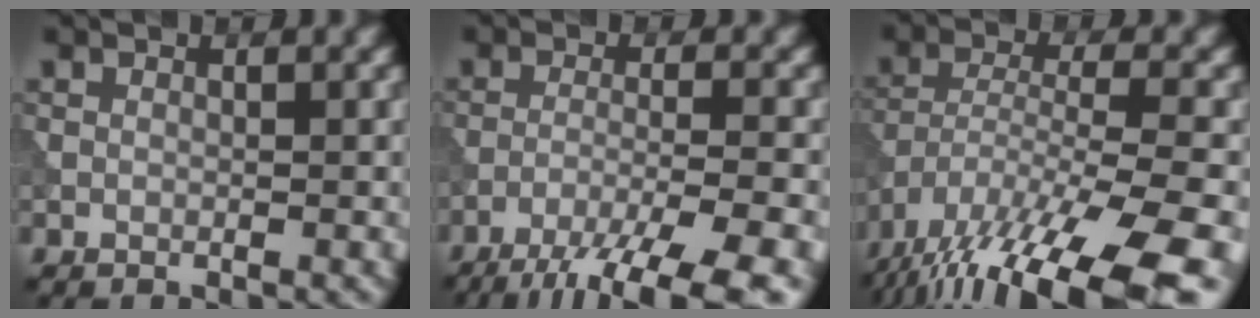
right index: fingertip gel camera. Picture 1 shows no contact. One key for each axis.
{"total": 10.0, "fx": -7.5, "fy": 1.5, "fz": 6.4, "tx": -0.102, "ty": -0.020, "tz": -0.111}
{"total": 16.0, "fx": -11.6, "fy": 4.0, "fz": 10.2, "tx": -0.201, "ty": -0.037, "tz": -0.174}